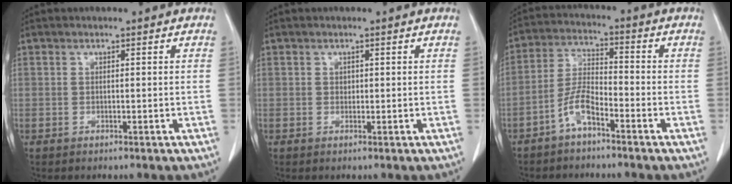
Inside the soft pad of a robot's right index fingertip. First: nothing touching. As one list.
[{"total": 0.6, "force": [0.2, 0.5, 0.2], "torque": [0.000, 0.001, 0.001]}, {"total": 5.7, "force": [-3.7, 1.4, 4.1], "torque": [-0.094, 0.008, -0.076]}]